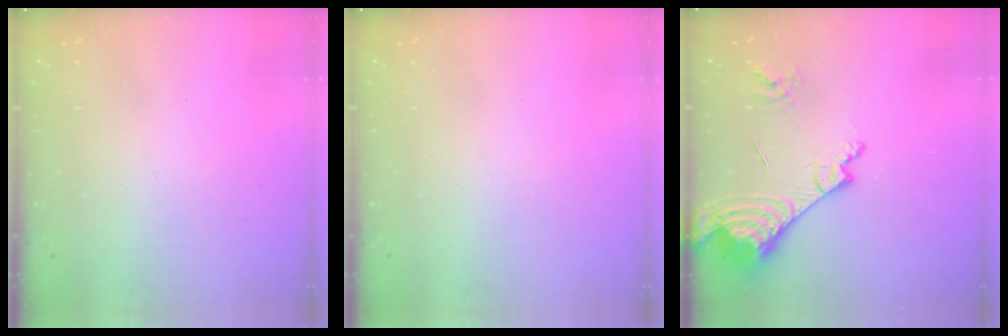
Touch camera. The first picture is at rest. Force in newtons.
{"total": 0.0}
{"total": 16.3, "press": 16.2, "slide": 2.4}